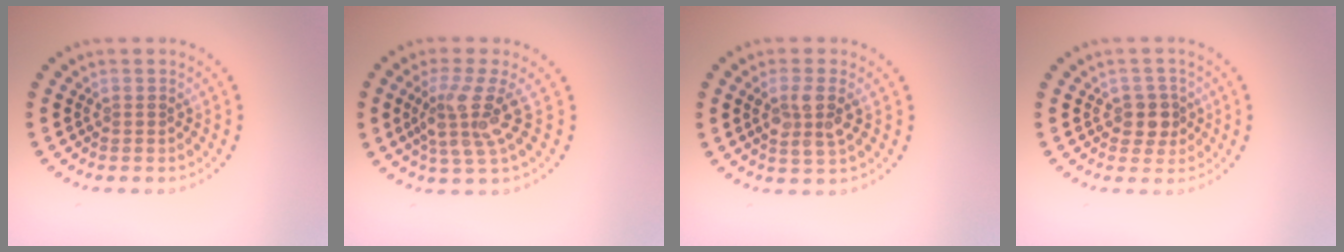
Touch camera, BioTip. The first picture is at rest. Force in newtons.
{"total": 3.9, "press": 3.0, "slide": 2.6}
{"total": 3.0, "press": 2.7, "slide": 1.2}
{"total": 2.2, "press": 2.0, "slide": 1.0}